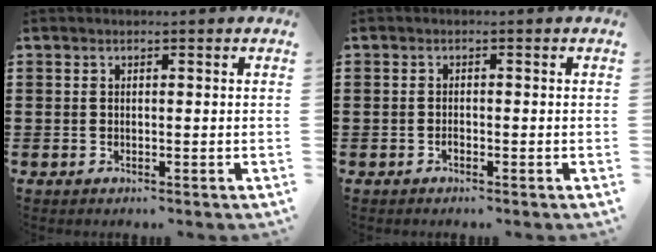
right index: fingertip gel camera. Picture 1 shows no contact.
{"total": 0.8, "force": [-0.6, 0.4, 0.4], "torque": [-0.010, -0.003, -0.011]}